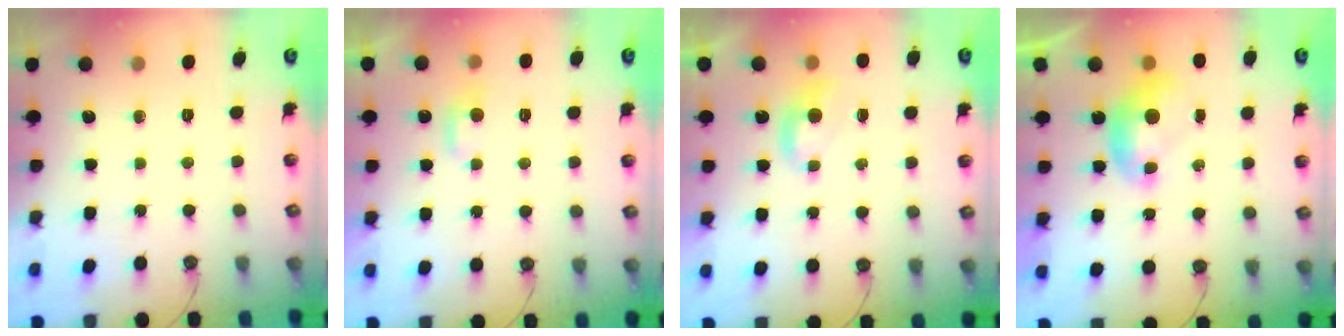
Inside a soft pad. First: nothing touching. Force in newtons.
{"total": 1.6, "press": 1.4, "slide": 0.7}
{"total": 1.5, "press": 1.5, "slide": 0.4}
{"total": 0.0}